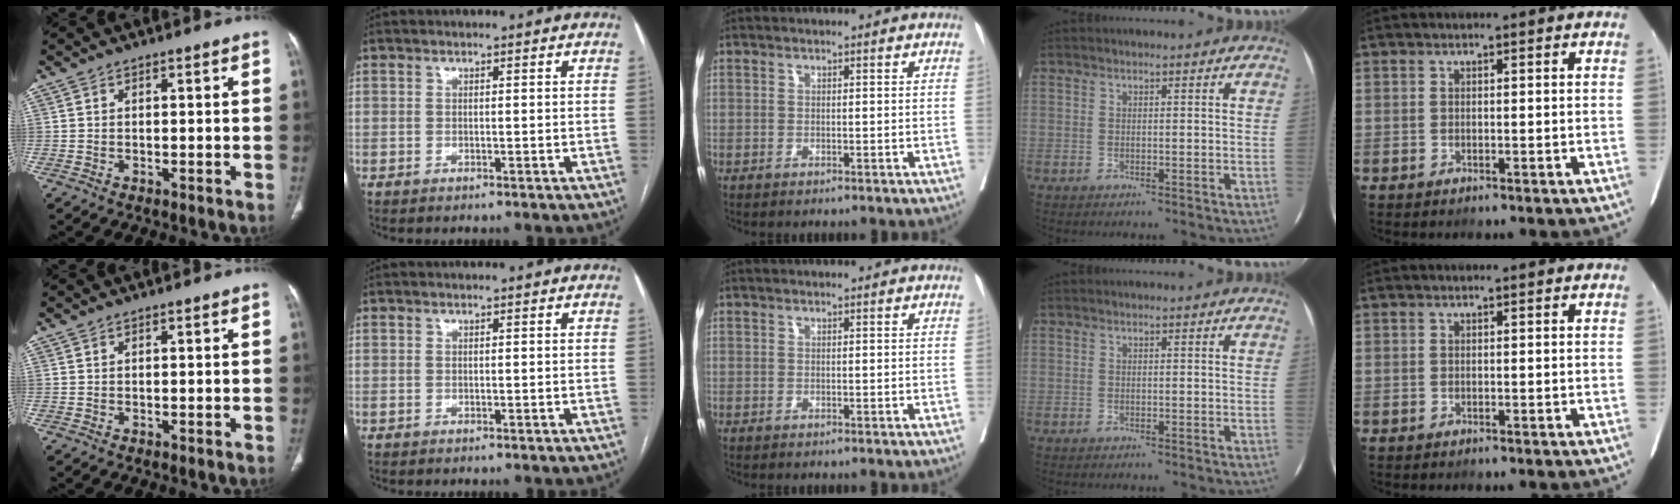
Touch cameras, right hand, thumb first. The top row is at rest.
{}